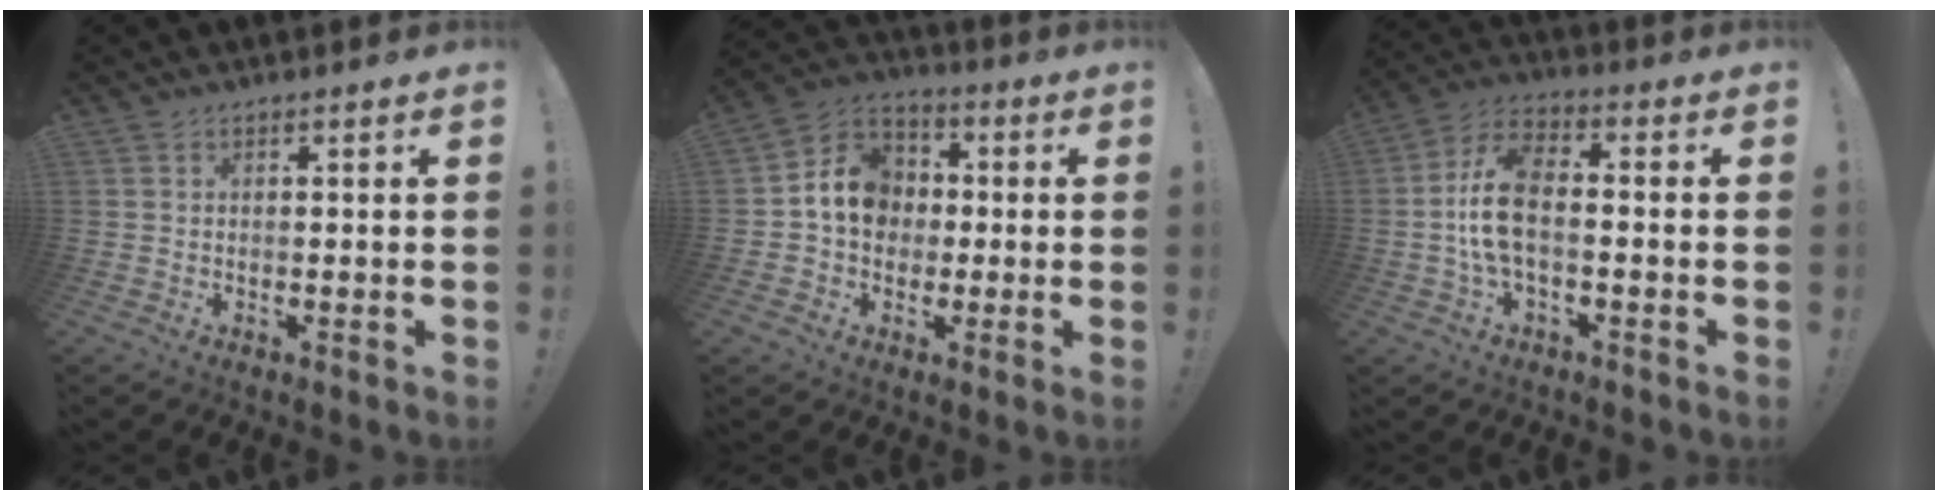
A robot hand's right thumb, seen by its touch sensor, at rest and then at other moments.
{"total": 11.7, "force": [0.1, 10.4, 5.4], "torque": [-0.073, 0.013, 0.010]}
{"total": 11.7, "force": [-1.4, 5.9, 10.0], "torque": [-0.210, 0.012, -0.022]}